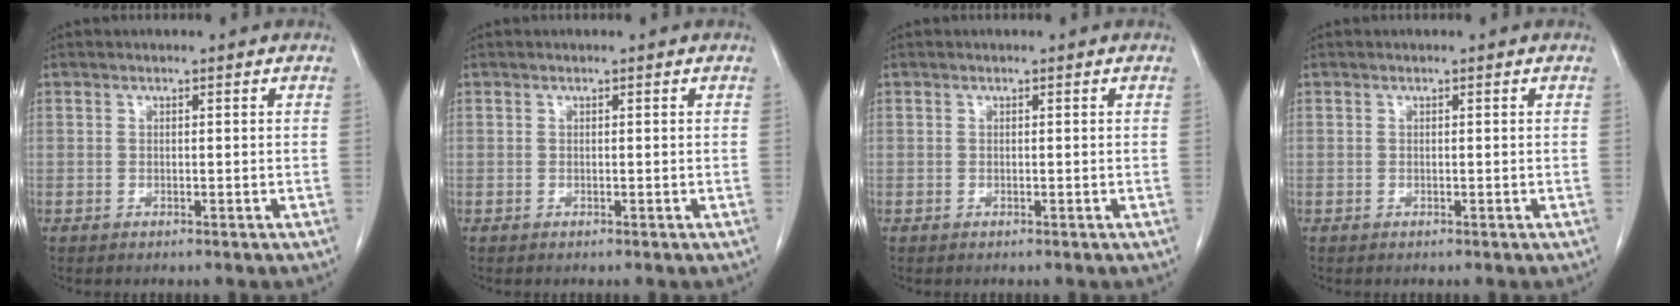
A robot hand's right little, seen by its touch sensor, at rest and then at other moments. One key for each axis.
{"total": 0.0}
{"total": 0.0}
{"total": 0.0}